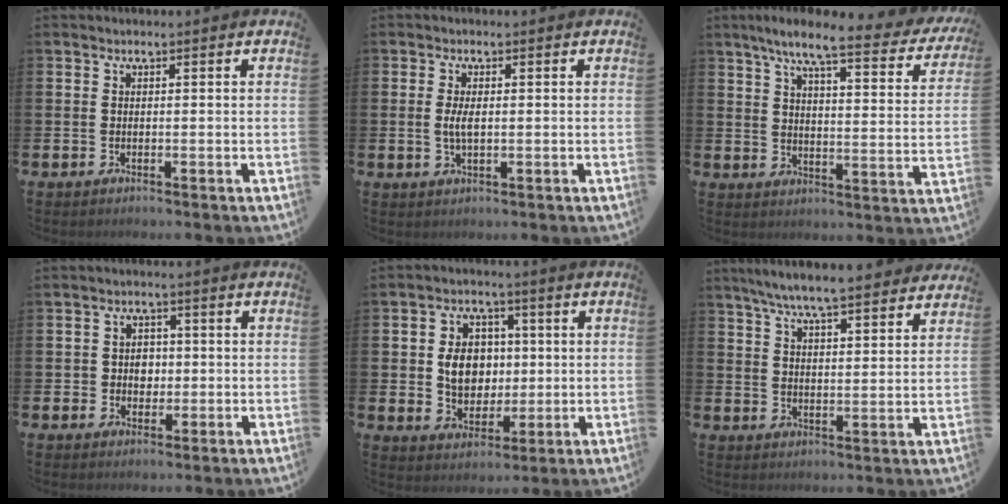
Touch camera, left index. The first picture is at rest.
{"total": 2.9, "force": [0.1, 1.1, 2.6], "torque": [-0.052, 0.004, 0.001]}
{"total": 7.9, "force": [6.3, 0.8, 4.7], "torque": [-0.099, -0.040, 0.099]}
{"total": 3.2, "force": [0.3, 2.9, 1.4], "torque": [-0.020, 0.005, -0.004]}
{"total": 6.8, "force": [1.0, 5.5, 3.9], "torque": [-0.085, 0.018, 0.015]}
{"total": 7.5, "force": [7.1, 0.5, 2.4], "torque": [-0.063, -0.038, 0.126]}